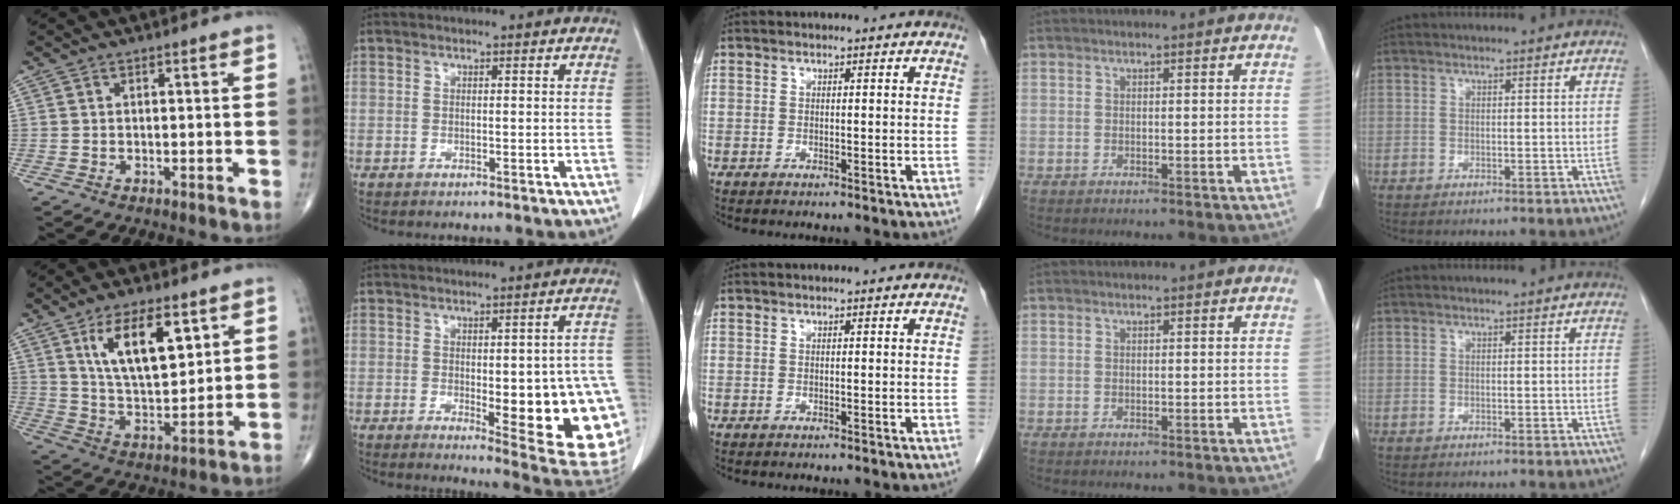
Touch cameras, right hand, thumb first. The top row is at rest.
{"thumb": {"total": 13.8, "force": [6.2, 5.9, 10.8], "torque": [-0.166, -0.033, 0.121]}, "index": {"total": 17.4, "force": [-2.7, 4.3, 16.6], "torque": [-0.137, 0.006, -0.007]}}